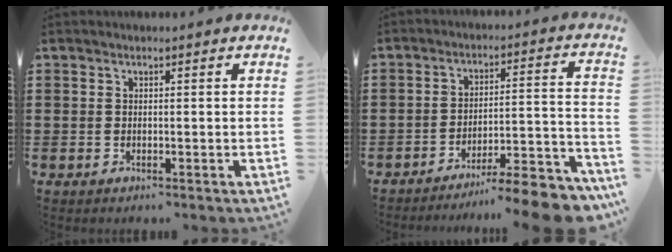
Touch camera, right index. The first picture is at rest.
{"total": 8.2, "force": [-7.5, 0.3, 3.4], "torque": [-0.041, 0.005, -0.144]}